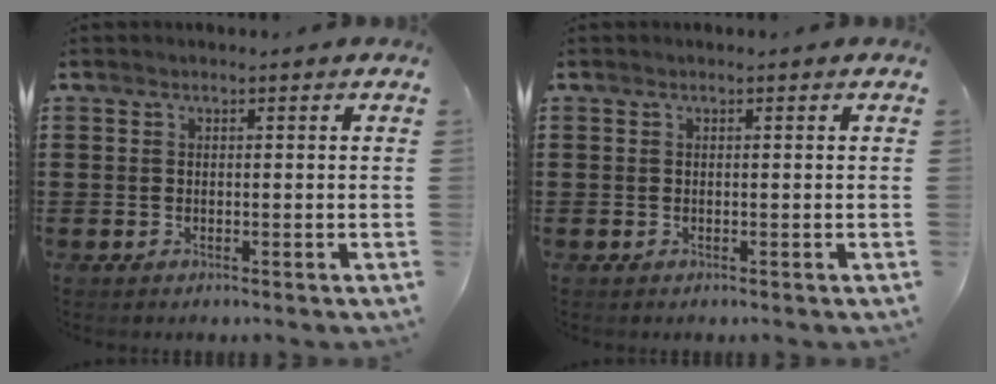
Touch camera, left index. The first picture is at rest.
{"total": 0.0}